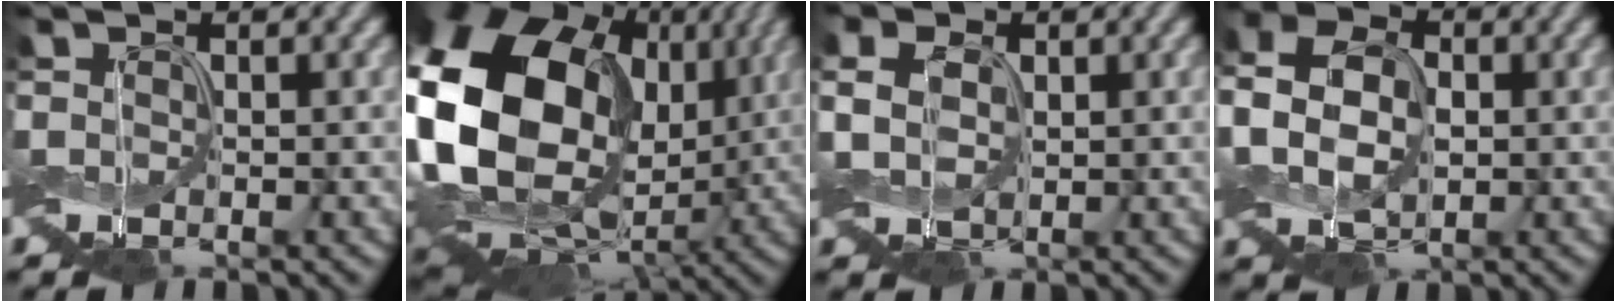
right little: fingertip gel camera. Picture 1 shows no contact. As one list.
[{"total": 19.7, "force": [1.0, 14.9, 12.8], "torque": [-0.286, -0.003, 0.038]}, {"total": 3.0, "force": [0.1, 2.3, 1.9], "torque": [-0.058, 0.006, 0.001]}, {"total": 7.3, "force": [-0.6, 5.3, 4.9], "torque": [-0.111, 0.012, -0.025]}]